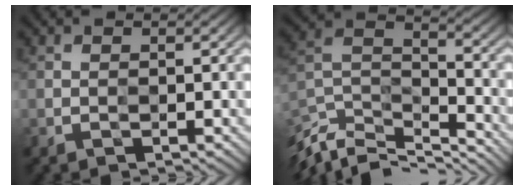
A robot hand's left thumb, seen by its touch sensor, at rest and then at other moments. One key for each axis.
{"total": 10.8, "fx": -9.2, "fy": 3.3, "fz": 4.6, "tx": -0.120, "ty": -0.005, "tz": -0.164}